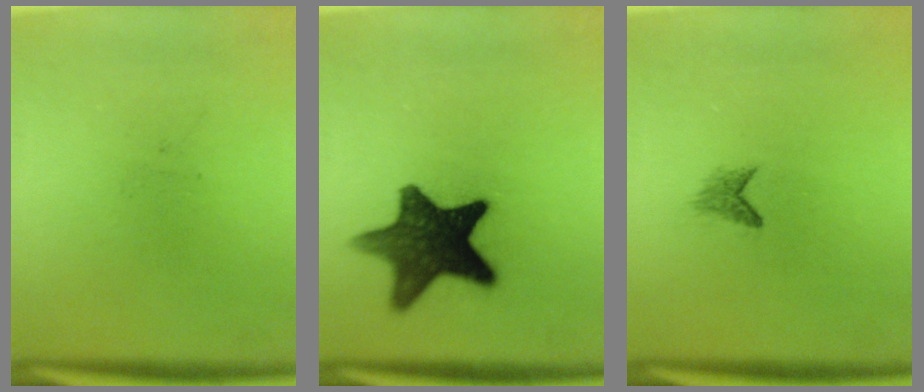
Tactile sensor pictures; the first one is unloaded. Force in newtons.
{"total": 13.2}
{"total": 1.2}